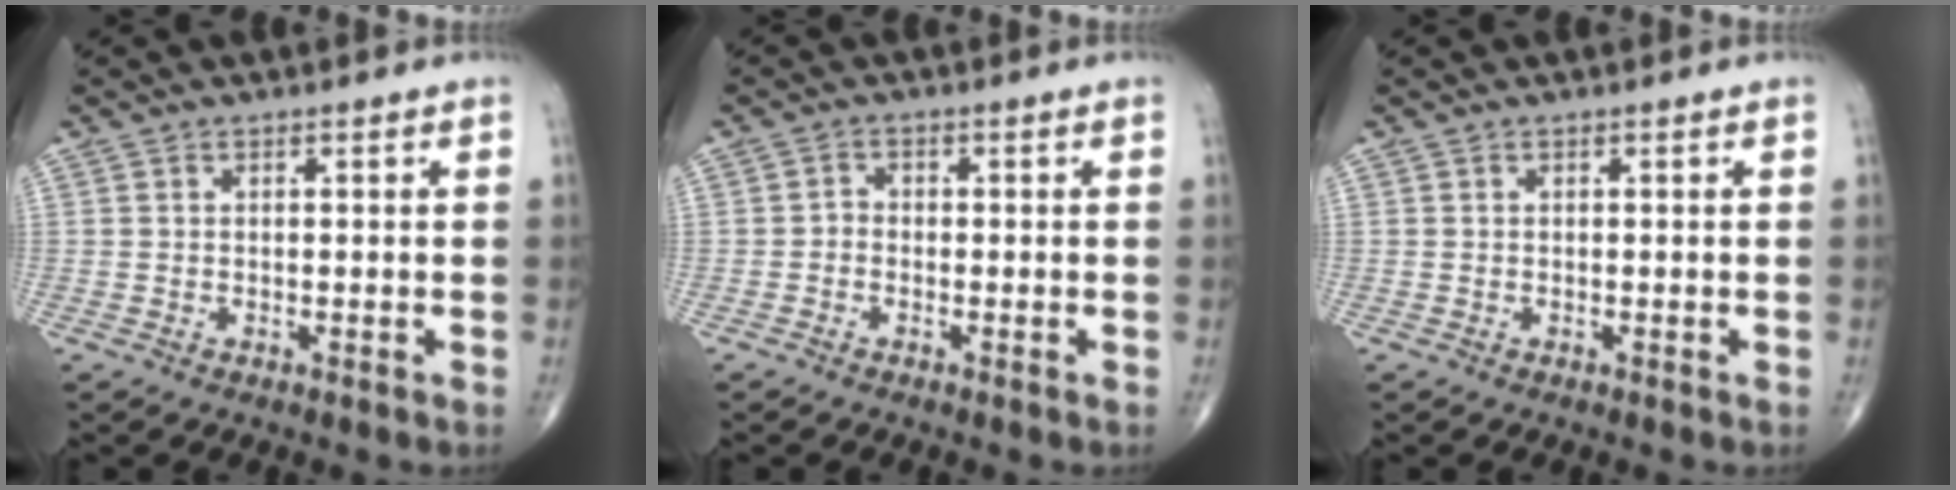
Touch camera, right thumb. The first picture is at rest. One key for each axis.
{"total": 1.4, "fx": -0.6, "fy": 1.0, "fz": 0.6, "tx": -0.002, "ty": 0.006, "tz": -0.019}
{"total": 0.0}